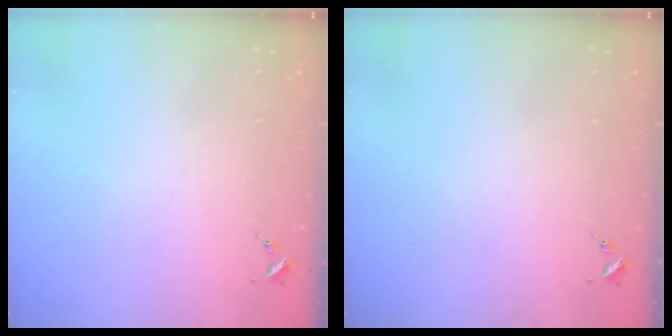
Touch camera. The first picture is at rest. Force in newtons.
{"total": 0.0}